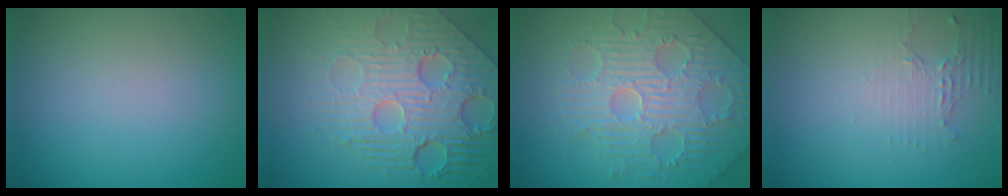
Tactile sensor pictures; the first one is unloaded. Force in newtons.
{"total": 8.6, "press": 5.9, "slide": 6.3}
{"total": 5.3, "press": 5.2, "slide": 1.2}
{"total": 2.0, "press": 1.5, "slide": 1.3}